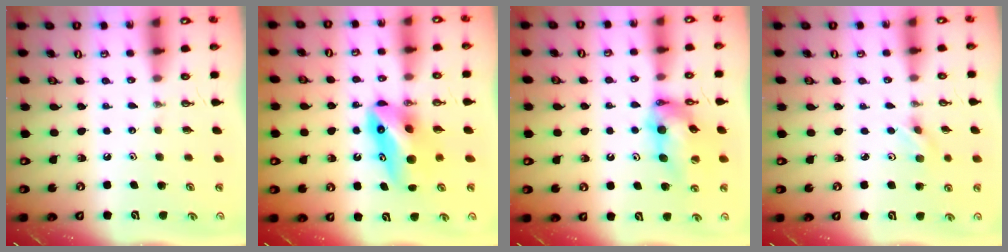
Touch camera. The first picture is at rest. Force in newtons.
{"total": 9.7, "press": 9.6, "slide": 1.4}
{"total": 13.6, "press": 13.5, "slide": 1.4}
{"total": 2.1, "press": 2.0, "slide": 0.6}